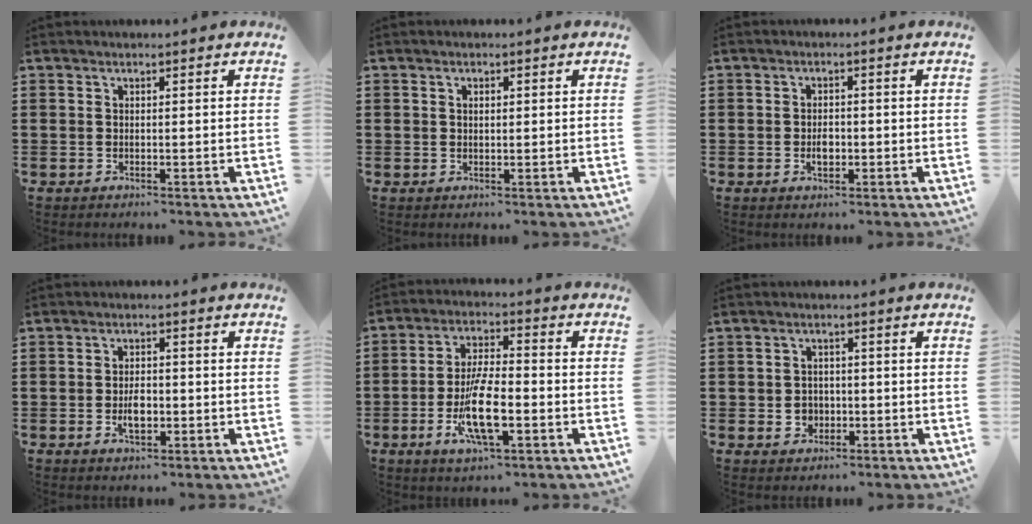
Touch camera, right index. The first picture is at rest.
{"total": 0.7, "force": [0.1, 0.3, 0.6], "torque": [-0.014, 0.001, 0.002]}
{"total": 2.2, "force": [-0.4, 1.3, 1.8], "torque": [-0.033, 0.003, -0.007]}
{"total": 3.3, "force": [-0.7, 1.7, 2.7], "torque": [-0.056, -0.001, -0.013]}
{"total": 10.2, "force": [-3.0, 3.4, 9.2], "torque": [-0.187, -0.011, -0.054]}
{"total": 2.6, "force": [-0.8, 2.3, 0.9], "torque": [-0.026, 0.002, -0.018]}